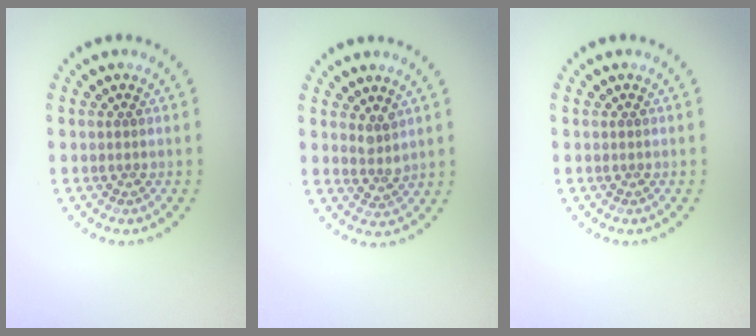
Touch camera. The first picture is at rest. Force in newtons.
{"total": 1.7, "press": 1.2, "slide": 1.2}
{"total": 0.0}